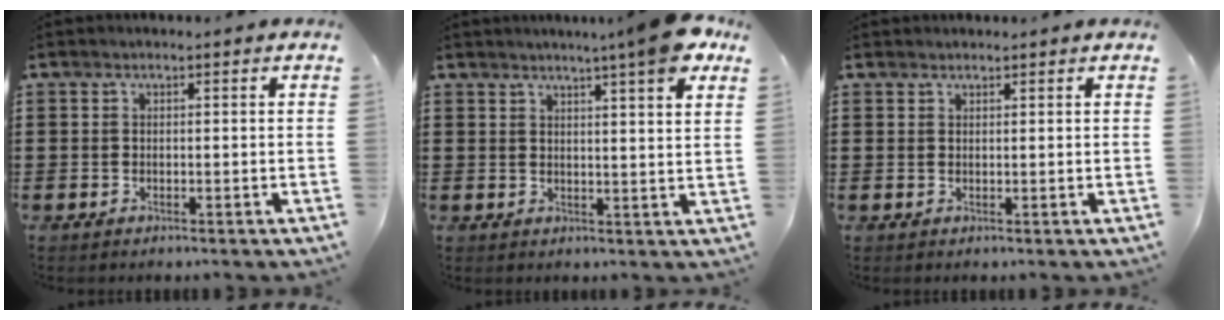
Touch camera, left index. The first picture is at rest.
{"total": 7.4, "force": [5.7, -0.2, 4.7], "torque": [-0.073, -0.022, 0.094]}
{"total": 0.9, "force": [0.8, 0.2, 0.0], "torque": [-0.003, 0.001, 0.017]}